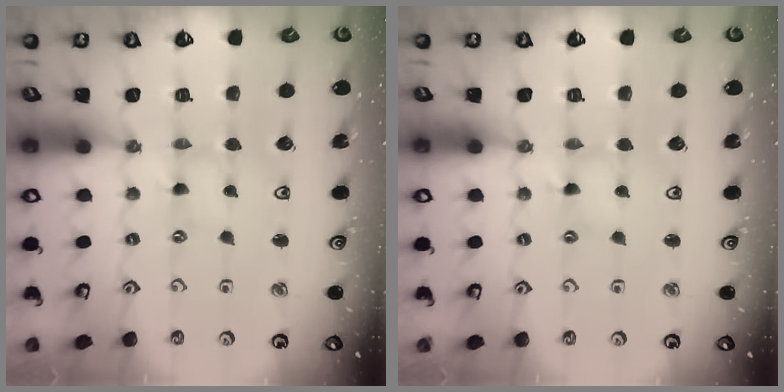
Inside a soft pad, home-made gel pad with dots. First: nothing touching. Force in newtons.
{"total": 2.3, "press": 2.3, "slide": 0.3}